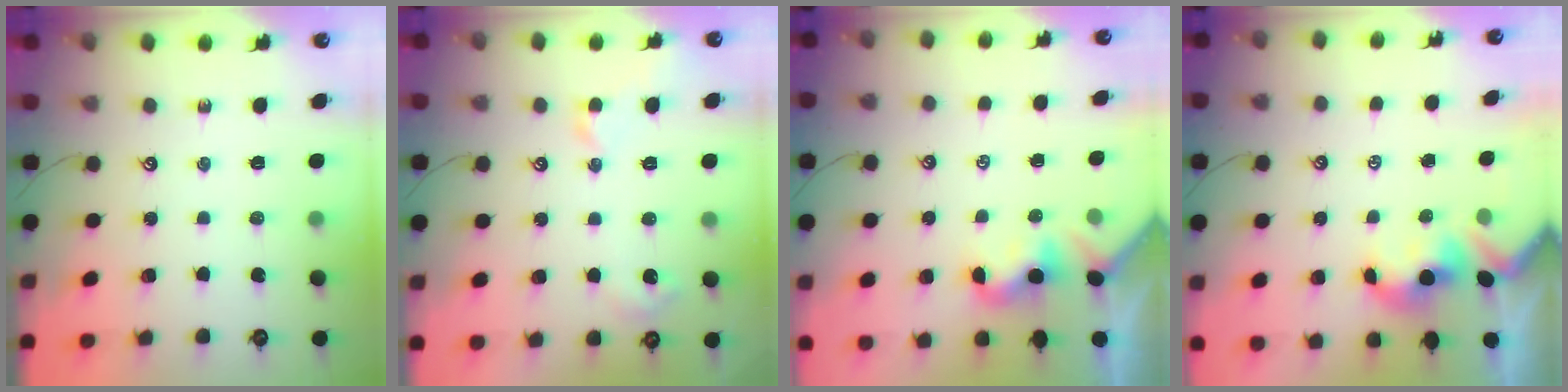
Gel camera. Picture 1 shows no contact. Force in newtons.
{"total": 3.7, "press": 3.6, "slide": 0.7}
{"total": 2.0, "press": 2.0, "slide": 0.5}
{"total": 1.1, "press": 0.8, "slide": 0.7}